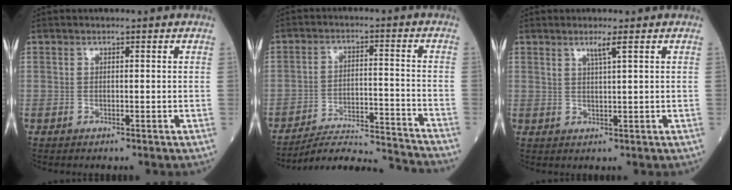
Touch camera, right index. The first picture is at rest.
{"total": 13.0, "force": [-12.8, -1.3, 1.7], "torque": [-0.019, 0.009, -0.196]}
{"total": 2.0, "force": [1.3, -0.3, 1.5], "torque": [-0.034, -0.002, 0.028]}